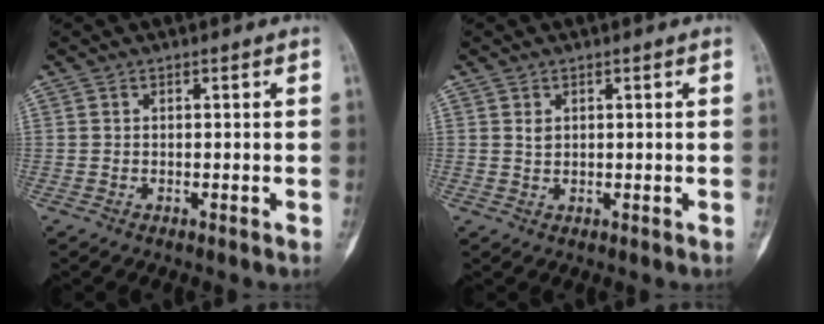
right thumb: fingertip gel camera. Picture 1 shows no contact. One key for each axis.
{"total": 1.2, "fx": 0.5, "fy": 0.9, "fz": 0.7, "tx": -0.006, "ty": -0.003, "tz": 0.011}